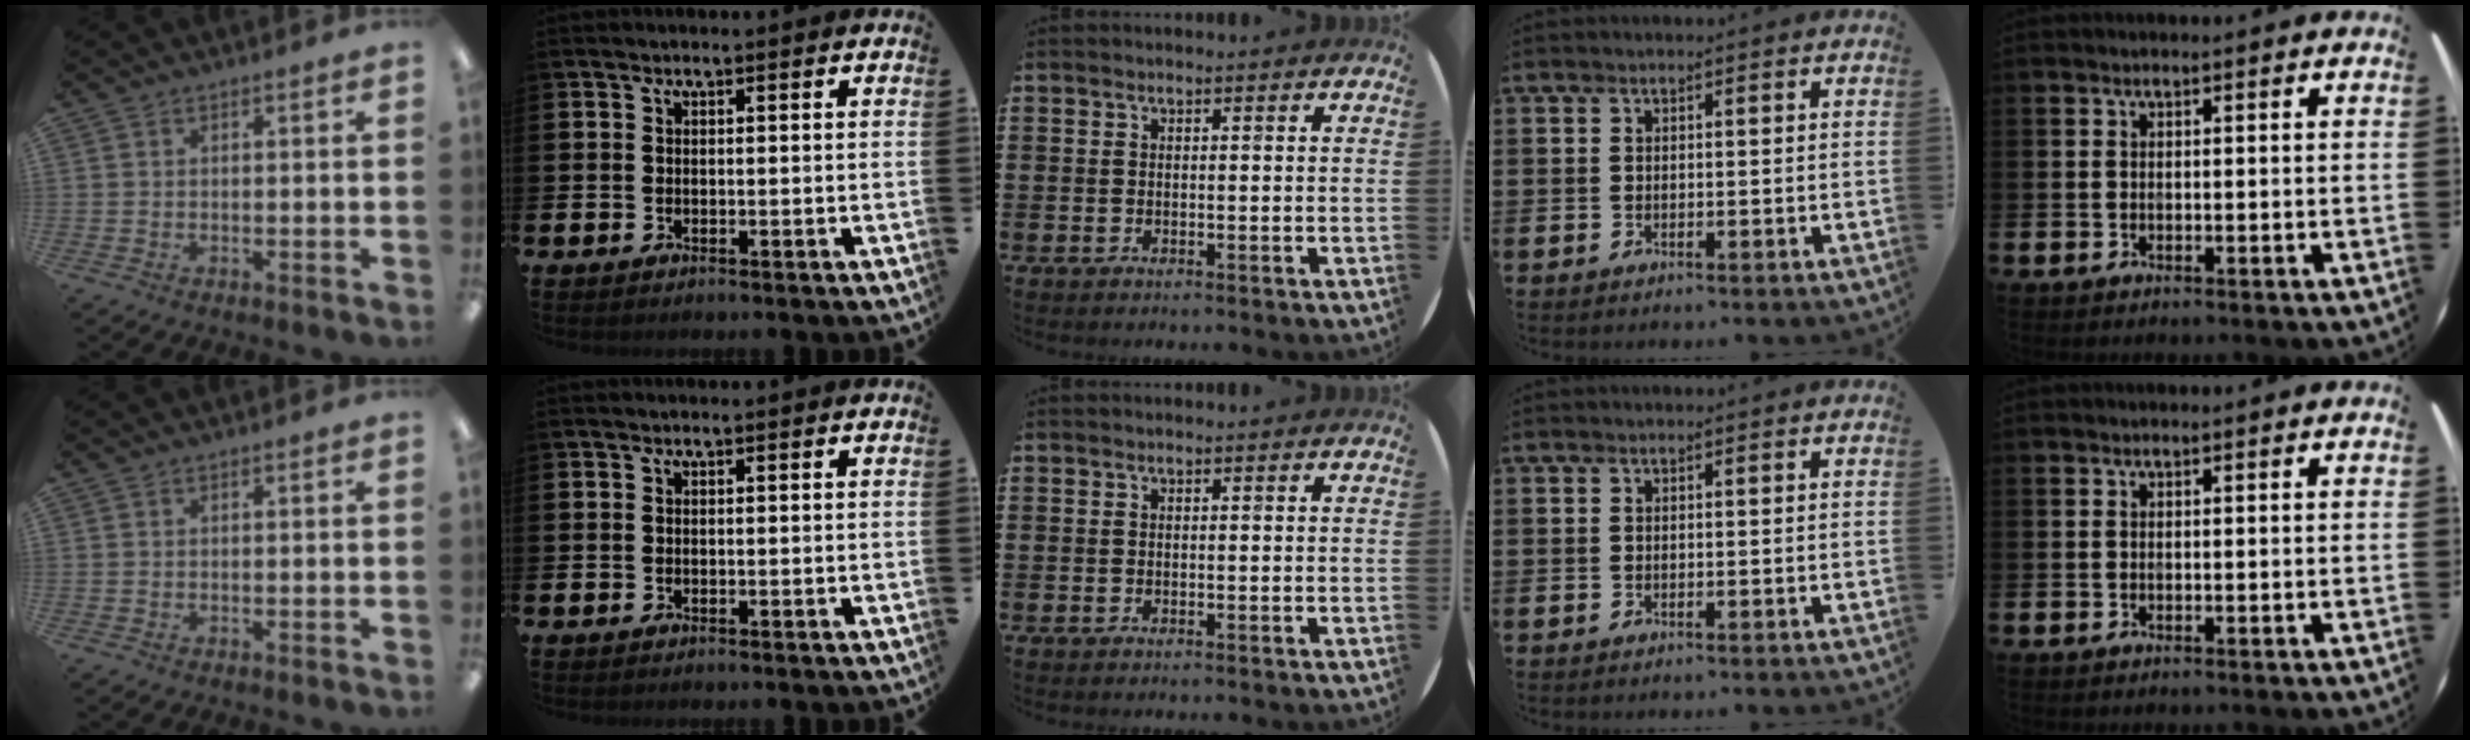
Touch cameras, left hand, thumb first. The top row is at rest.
{}